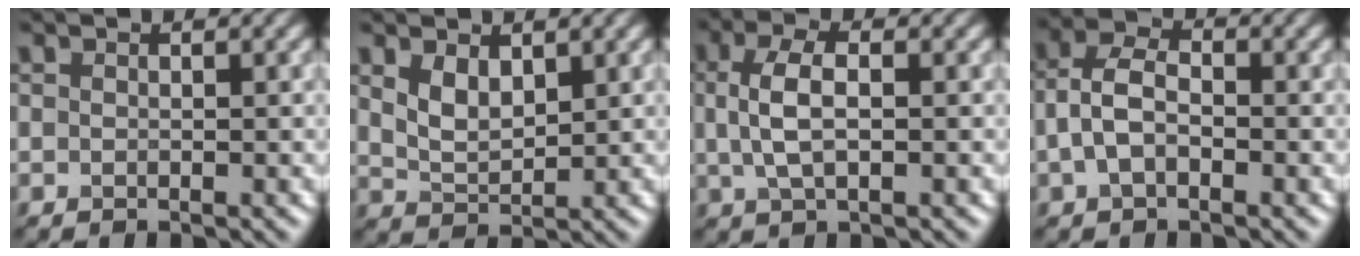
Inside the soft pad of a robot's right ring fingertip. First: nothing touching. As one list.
[{"total": 2.7, "force": [1.4, 1.5, 1.8], "torque": [-0.042, -0.006, 0.034]}, {"total": 3.9, "force": [0.4, 1.8, 3.5], "torque": [-0.079, 0.005, 0.004]}, {"total": 3.4, "force": [-0.6, 2.1, 2.6], "torque": [-0.058, 0.008, -0.017]}]